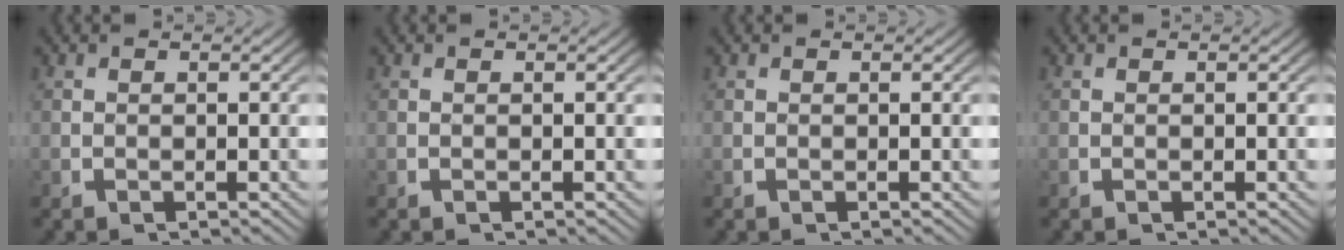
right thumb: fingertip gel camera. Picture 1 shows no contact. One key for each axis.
{"total": 0.0}
{"total": 0.0}
{"total": 0.0}